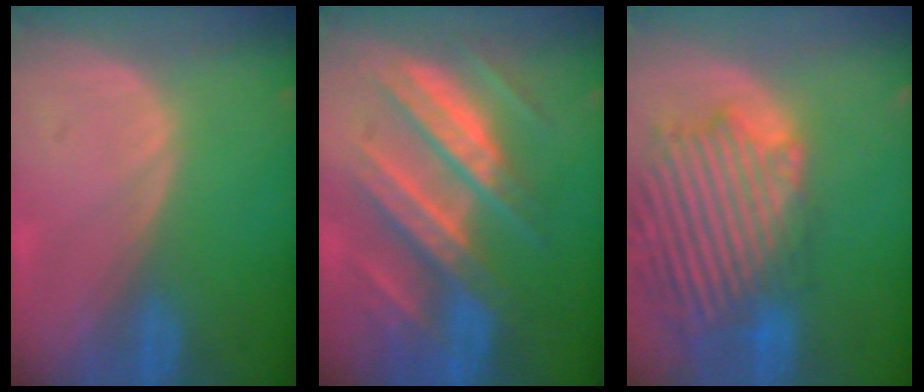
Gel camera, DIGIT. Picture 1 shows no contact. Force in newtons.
{"total": 11.4, "press": 11.3, "slide": 1.0}
{"total": 14.4, "press": 12.2, "slide": 7.6}